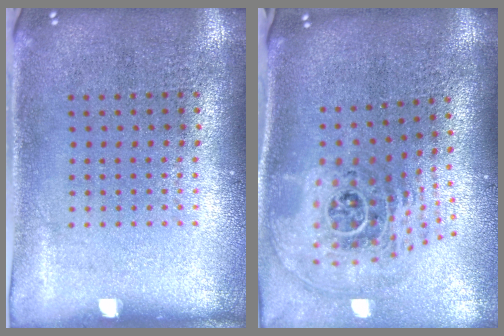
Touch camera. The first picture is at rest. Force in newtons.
{"total": 2.7, "press": 1.8, "slide": 2.0}